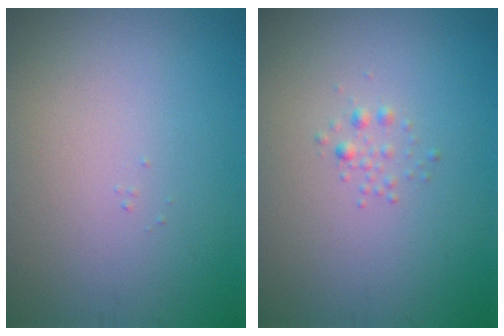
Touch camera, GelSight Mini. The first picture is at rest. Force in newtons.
{"total": 0.8, "press": 0.8, "slide": 0.0}